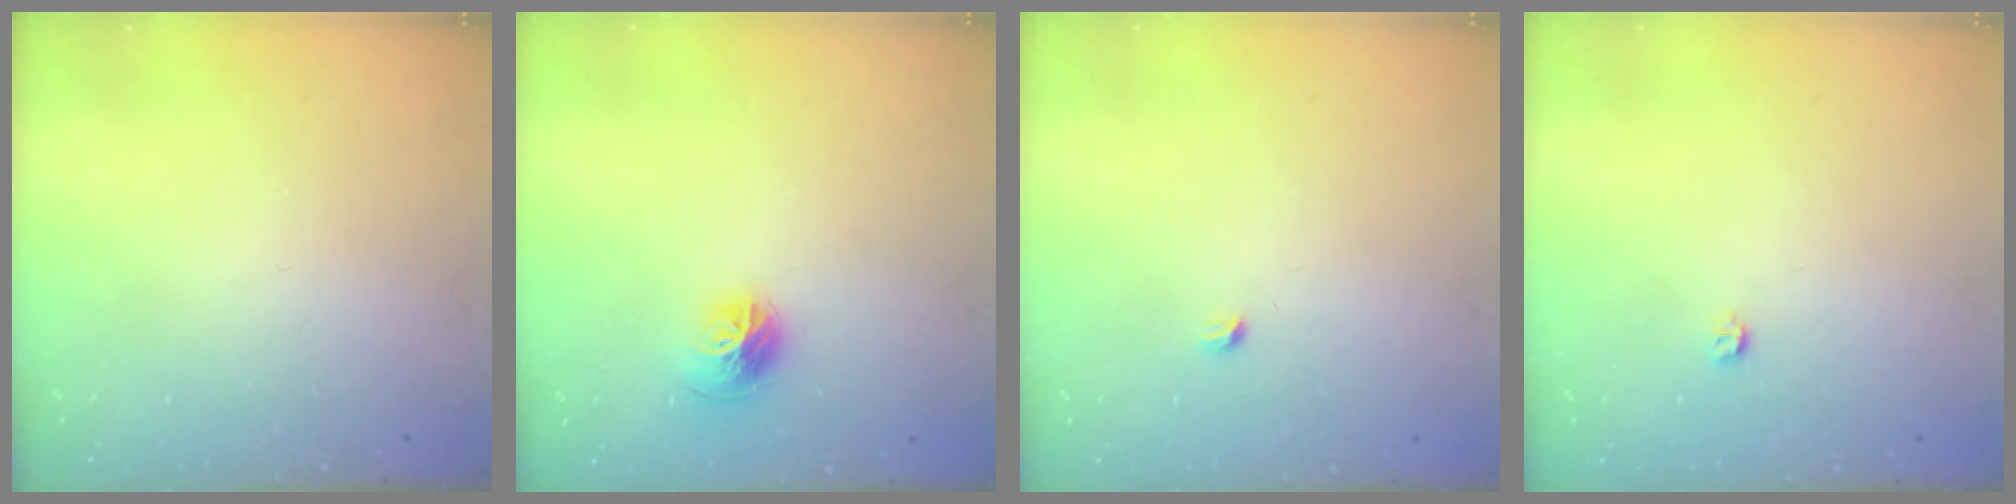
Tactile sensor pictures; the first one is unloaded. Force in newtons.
{"total": 10.0, "press": 9.9, "slide": 1.2}
{"total": 2.9, "press": 2.9, "slide": 0.4}
{"total": 3.3, "press": 3.3, "slide": 0.7}